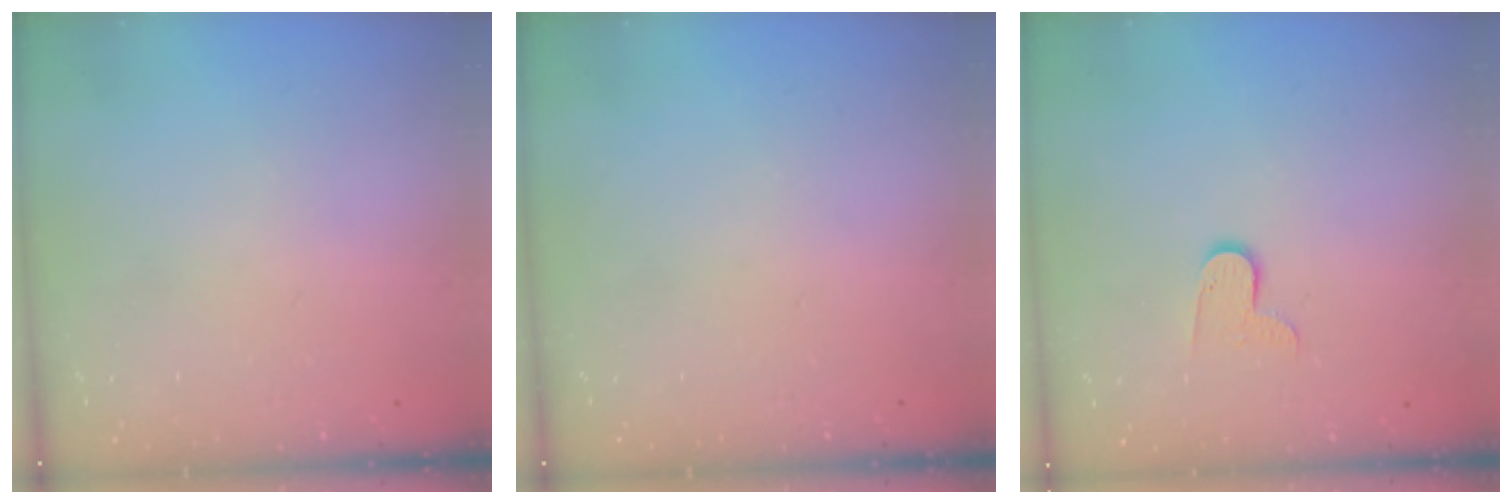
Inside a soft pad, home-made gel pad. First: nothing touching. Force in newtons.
{"total": 0.0}
{"total": 7.2, "press": 7.2, "slide": 0.3}